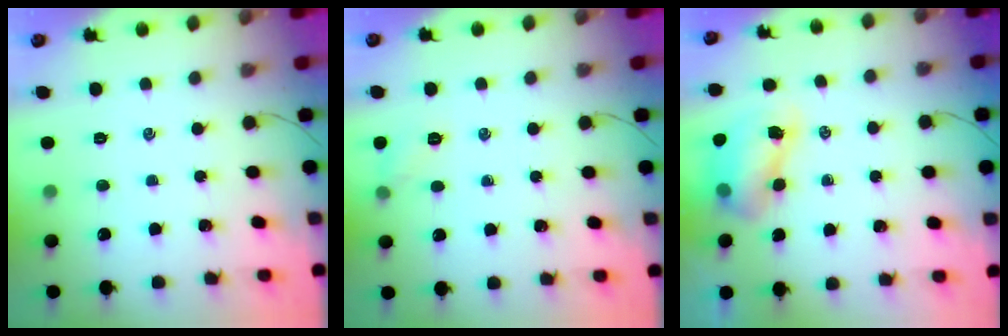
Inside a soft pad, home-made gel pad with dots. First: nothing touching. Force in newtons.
{"total": 6.2, "press": 6.0, "slide": 1.7}
{"total": 8.3, "press": 8.2, "slide": 1.3}